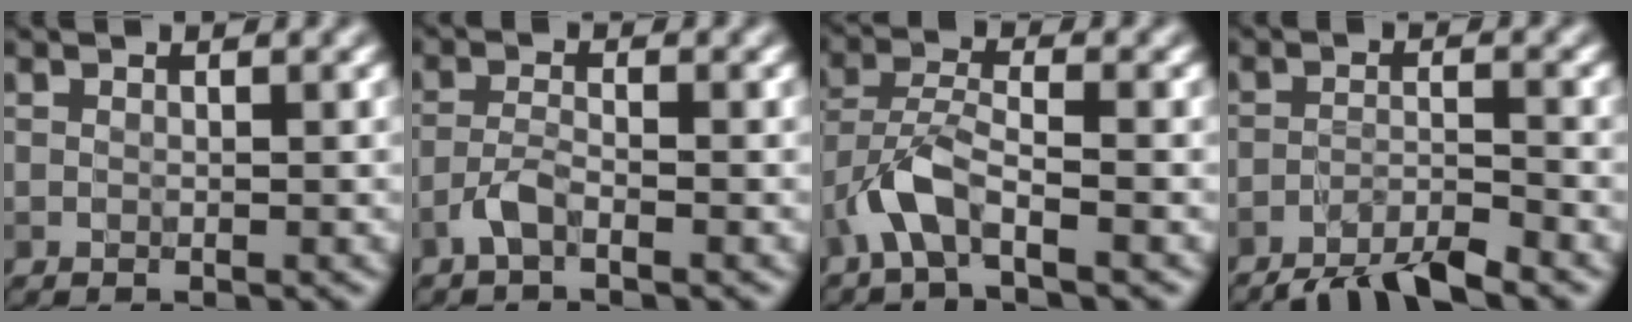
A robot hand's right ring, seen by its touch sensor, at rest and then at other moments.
{"total": 1.9, "force": [-1.2, 0.5, 1.4], "torque": [-0.031, 0.004, -0.030]}
{"total": 4.1, "force": [-2.4, 1.3, 3.1], "torque": [-0.065, 0.008, -0.055]}
{"total": 5.0, "force": [-4.1, 0.8, 2.7], "torque": [-0.041, -0.002, -0.078]}